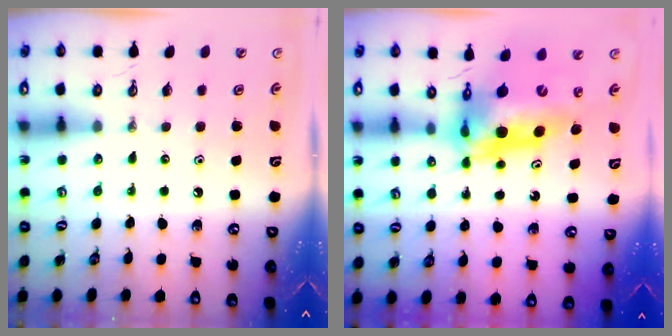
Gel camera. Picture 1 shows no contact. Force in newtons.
{"total": 14.3, "press": 14.3, "slide": 1.2}